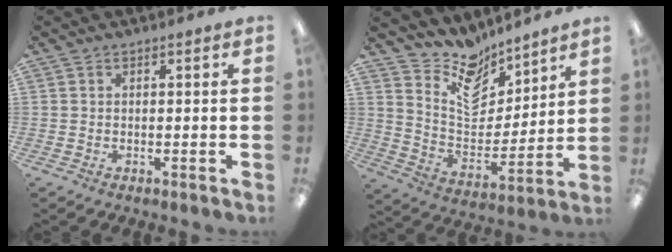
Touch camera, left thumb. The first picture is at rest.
{"total": 10.9, "force": [9.1, 5.2, 2.7], "torque": [-0.061, -0.091, 0.171]}